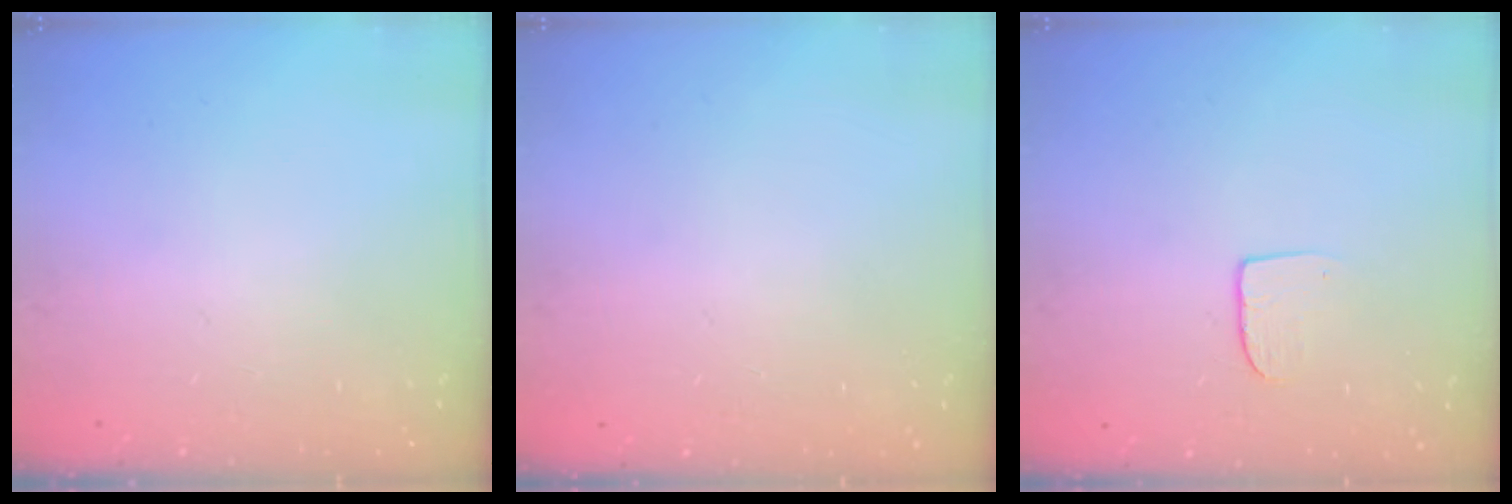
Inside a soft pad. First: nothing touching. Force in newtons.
{"total": 0.0}
{"total": 6.3, "press": 6.3, "slide": 0.6}